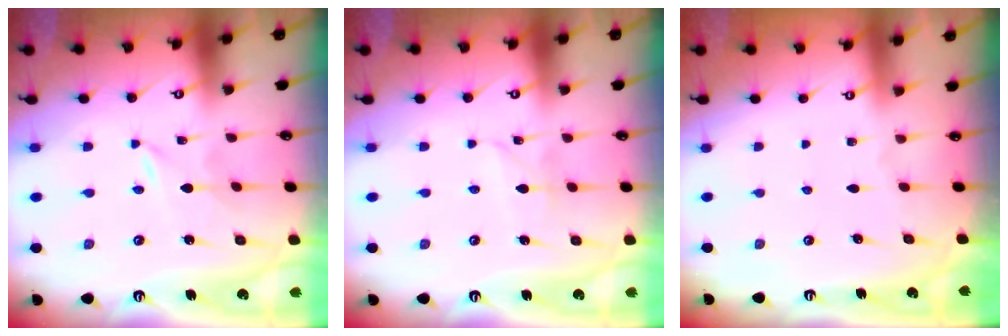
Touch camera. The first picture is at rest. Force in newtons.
{"total": 2.6, "press": 2.5, "slide": 0.3}
{"total": 0.0}